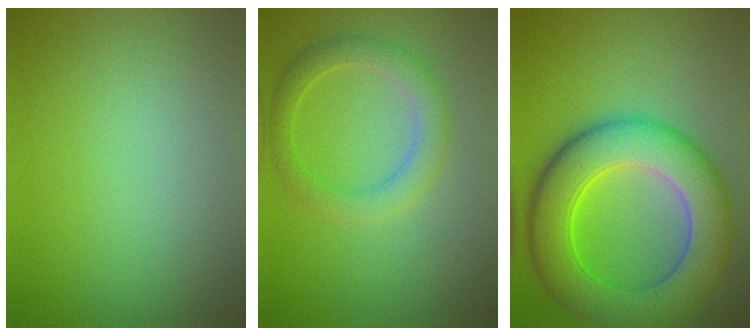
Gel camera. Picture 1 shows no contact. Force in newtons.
{"total": 3.0, "press": 3.0, "slide": 0.2}
{"total": 10.0, "press": 10.0, "slide": 0.3}